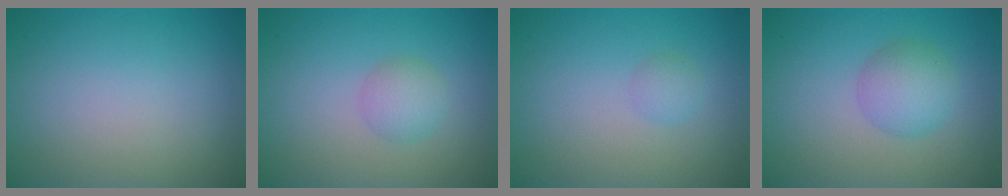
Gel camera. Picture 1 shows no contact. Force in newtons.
{"total": 2.0, "press": 2.0, "slide": 0.2}
{"total": 1.1, "press": 1.1, "slide": 0.0}
{"total": 3.1, "press": 3.1, "slide": 0.1}